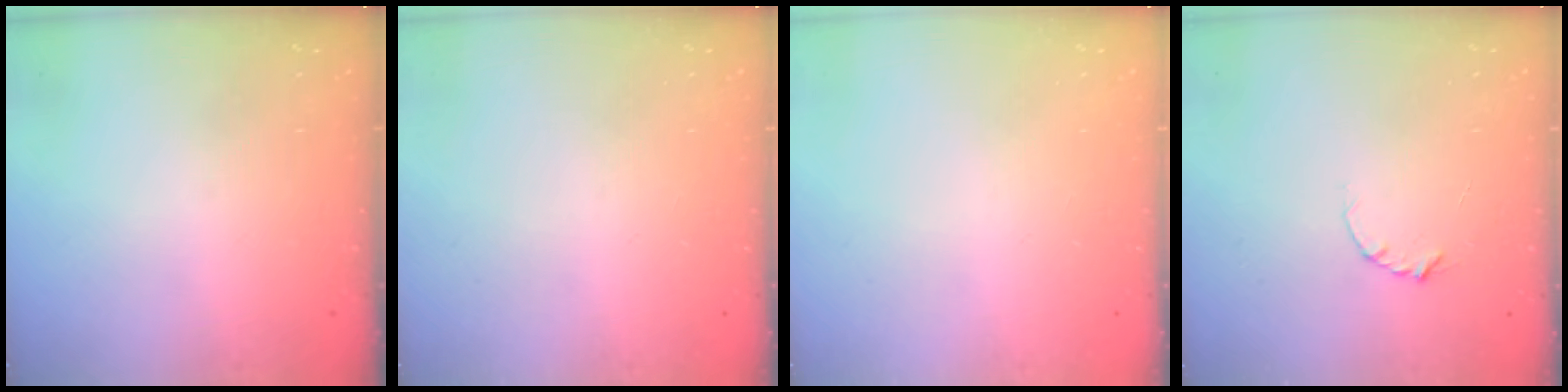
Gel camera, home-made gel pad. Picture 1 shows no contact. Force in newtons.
{"total": 0.0}
{"total": 0.0}
{"total": 2.9, "press": 2.9, "slide": 0.3}